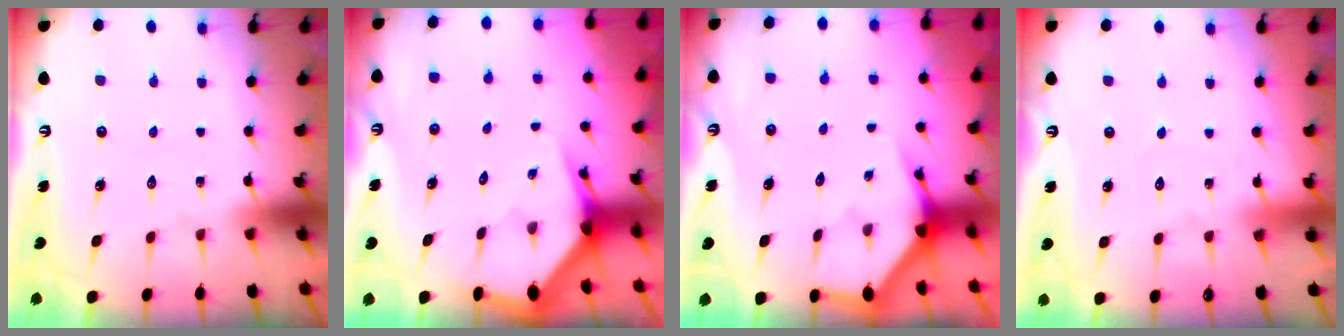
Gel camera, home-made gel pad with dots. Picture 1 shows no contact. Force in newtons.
{"total": 3.3, "press": 3.2, "slide": 0.5}
{"total": 3.6, "press": 3.6, "slide": 0.2}
{"total": 2.6, "press": 2.6, "slide": 0.4}